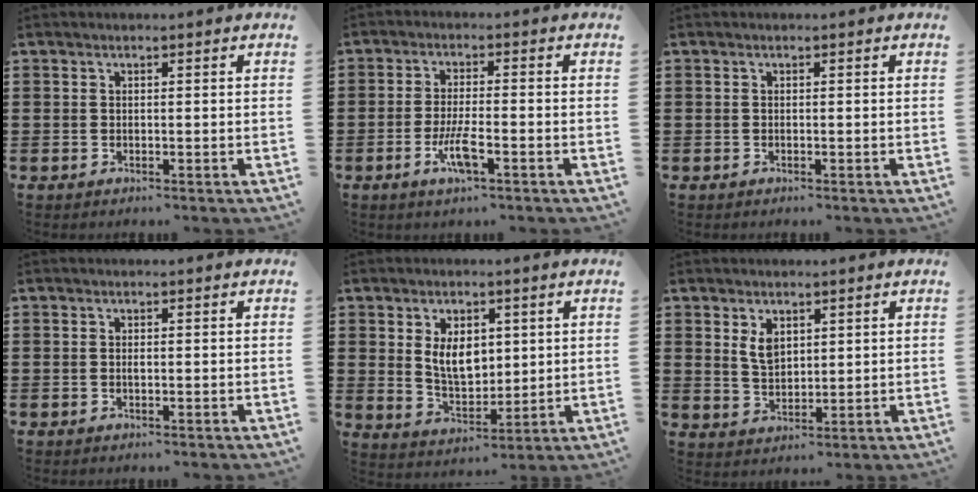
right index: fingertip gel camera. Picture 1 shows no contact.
{"total": 5.1, "force": [-2.3, 0.8, 4.4], "torque": [-0.093, -0.012, -0.043]}
{"total": 0.0}
{"total": 0.5, "force": [0.0, 0.2, 0.5], "torque": [-0.012, -0.002, 0.001]}
{"total": 6.4, "force": [1.7, 4.1, 4.5], "torque": [-0.084, 0.007, 0.028]}
{"total": 3.5, "force": [1.8, 2.1, 2.0], "torque": [-0.038, 0.004, 0.032]}